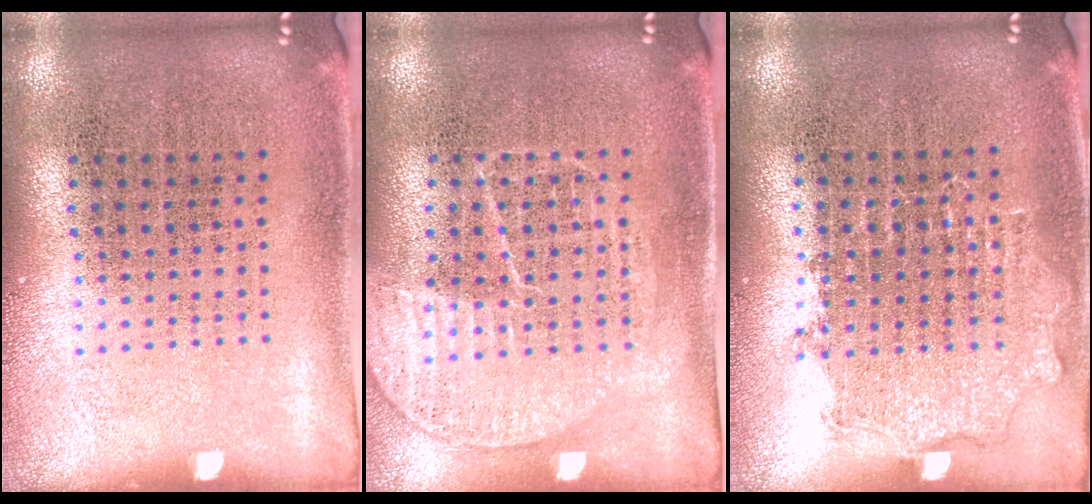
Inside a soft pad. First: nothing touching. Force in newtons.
{"total": 1.3, "press": 1.3, "slide": 0.2}
{"total": 0.8, "press": 0.8, "slide": 0.3}